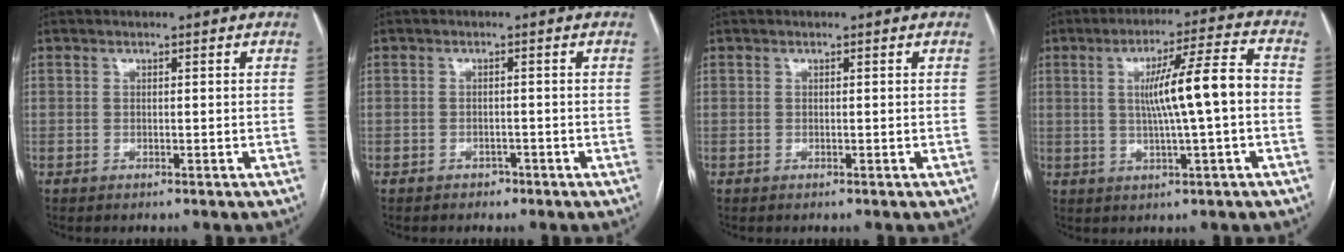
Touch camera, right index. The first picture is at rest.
{"total": 1.3, "force": [-1.0, 0.9, 0.1], "torque": [-0.002, 0.004, -0.015]}
{"total": 0.0}
{"total": 10.3, "force": [0.0, -0.1, 10.3], "torque": [-0.166, 0.011, 0.002]}